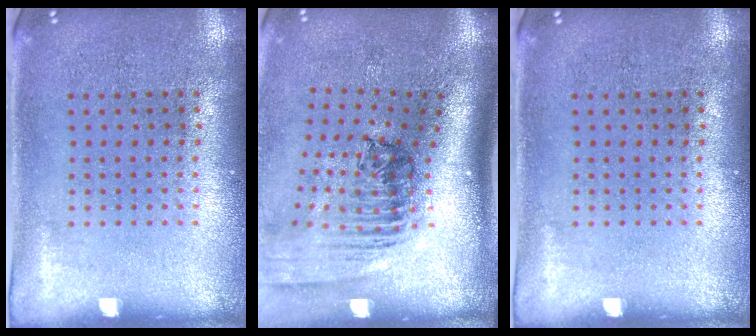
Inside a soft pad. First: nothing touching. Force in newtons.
{"total": 2.5, "press": 1.8, "slide": 1.8}
{"total": 0.0}